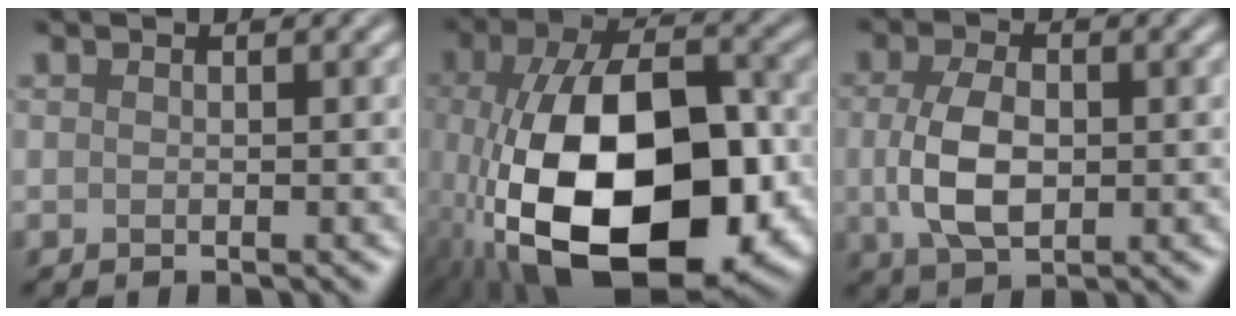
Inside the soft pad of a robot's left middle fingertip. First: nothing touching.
{"total": 16.9, "force": [-4.9, 8.7, 13.6], "torque": [-0.244, -0.014, -0.078]}
{"total": 4.9, "force": [-0.1, 3.0, 3.9], "torque": [-0.088, -0.002, -0.001]}